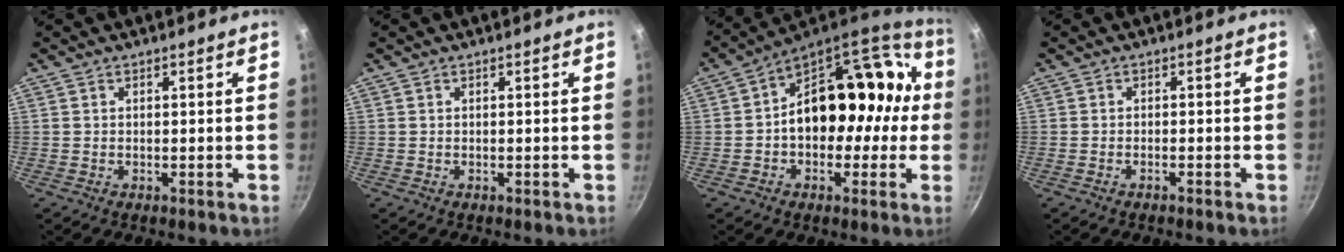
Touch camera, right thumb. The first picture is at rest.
{"total": 0.0}
{"total": 22.5, "force": [0.7, 16.0, 15.9], "torque": [-0.176, 0.074, 0.009]}
{"total": 0.8, "force": [-0.7, 0.1, 0.4], "torque": [-0.018, 0.006, -0.014]}